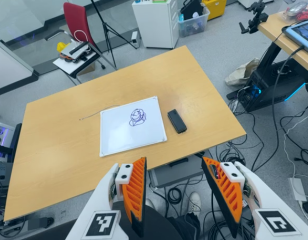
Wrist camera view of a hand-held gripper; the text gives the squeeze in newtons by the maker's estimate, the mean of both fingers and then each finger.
{"total": 0.0}